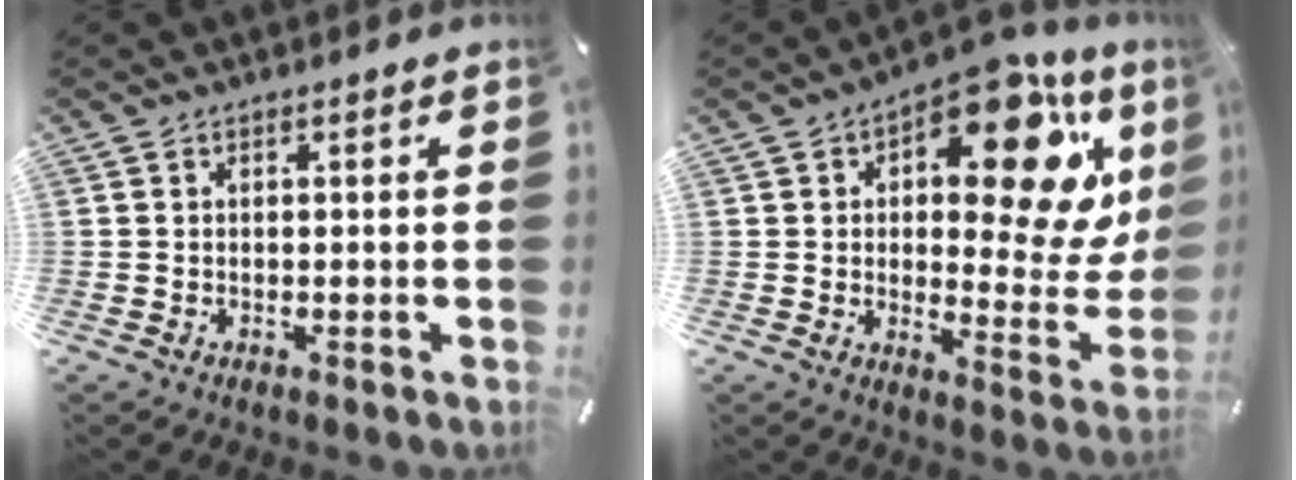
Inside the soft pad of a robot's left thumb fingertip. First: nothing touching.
{"total": 19.4, "force": [9.7, 9.0, 14.2], "torque": [-0.172, -0.081, 0.154]}